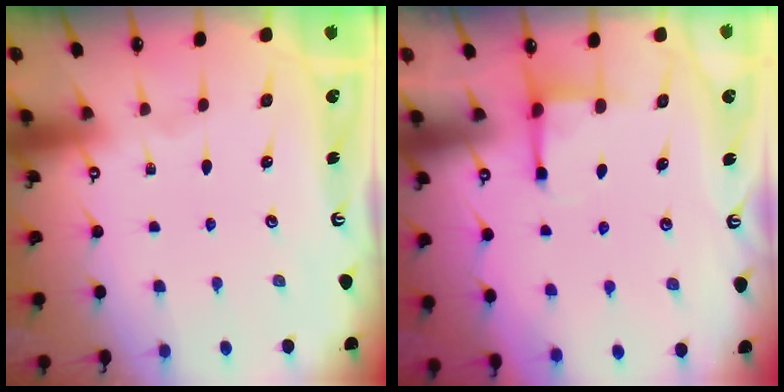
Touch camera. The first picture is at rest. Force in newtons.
{"total": 2.2, "press": 2.2, "slide": 0.5}